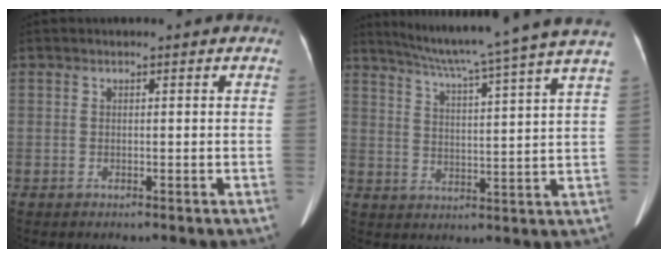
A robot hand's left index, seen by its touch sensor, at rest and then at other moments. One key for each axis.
{"total": 19.3, "fx": 16.4, "fy": -2.4, "fz": 9.9, "tx": -0.166, "ty": -0.023, "tz": 0.220}